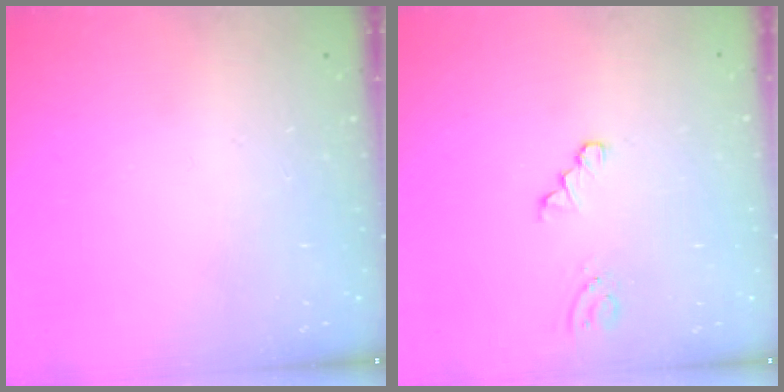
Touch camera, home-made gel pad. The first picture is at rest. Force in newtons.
{"total": 0.0}